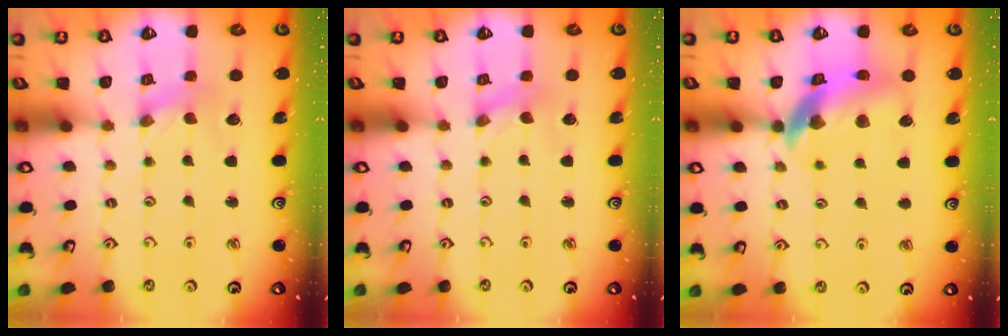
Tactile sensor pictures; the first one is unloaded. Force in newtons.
{"total": 0.0}
{"total": 12.8, "press": 12.7, "slide": 1.9}